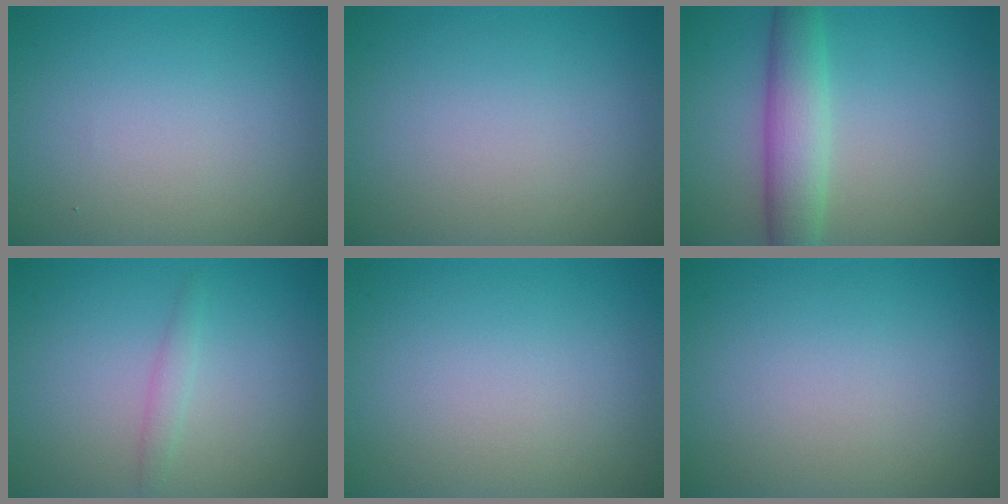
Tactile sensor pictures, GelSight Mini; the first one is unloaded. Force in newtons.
{"total": 0.0}
{"total": 4.6, "press": 4.6, "slide": 0.1}
{"total": 1.0, "press": 1.0, "slide": 0.1}
{"total": 0.0}
{"total": 0.0}